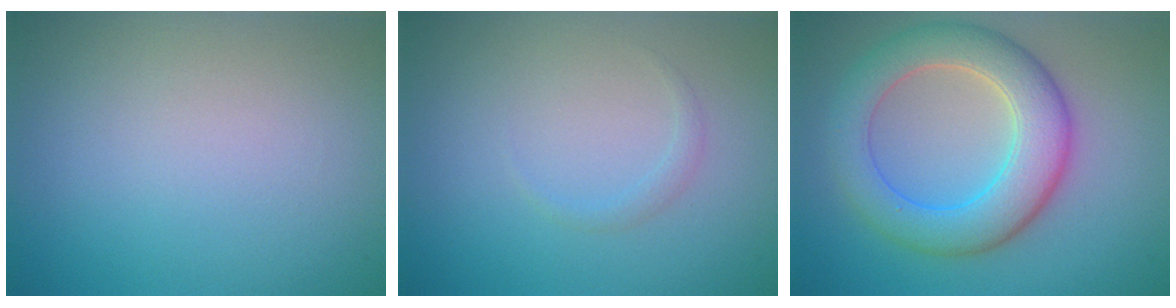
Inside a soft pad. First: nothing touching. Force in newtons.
{"total": 0.7, "press": 0.7, "slide": 0.0}
{"total": 6.9, "press": 6.9, "slide": 0.1}